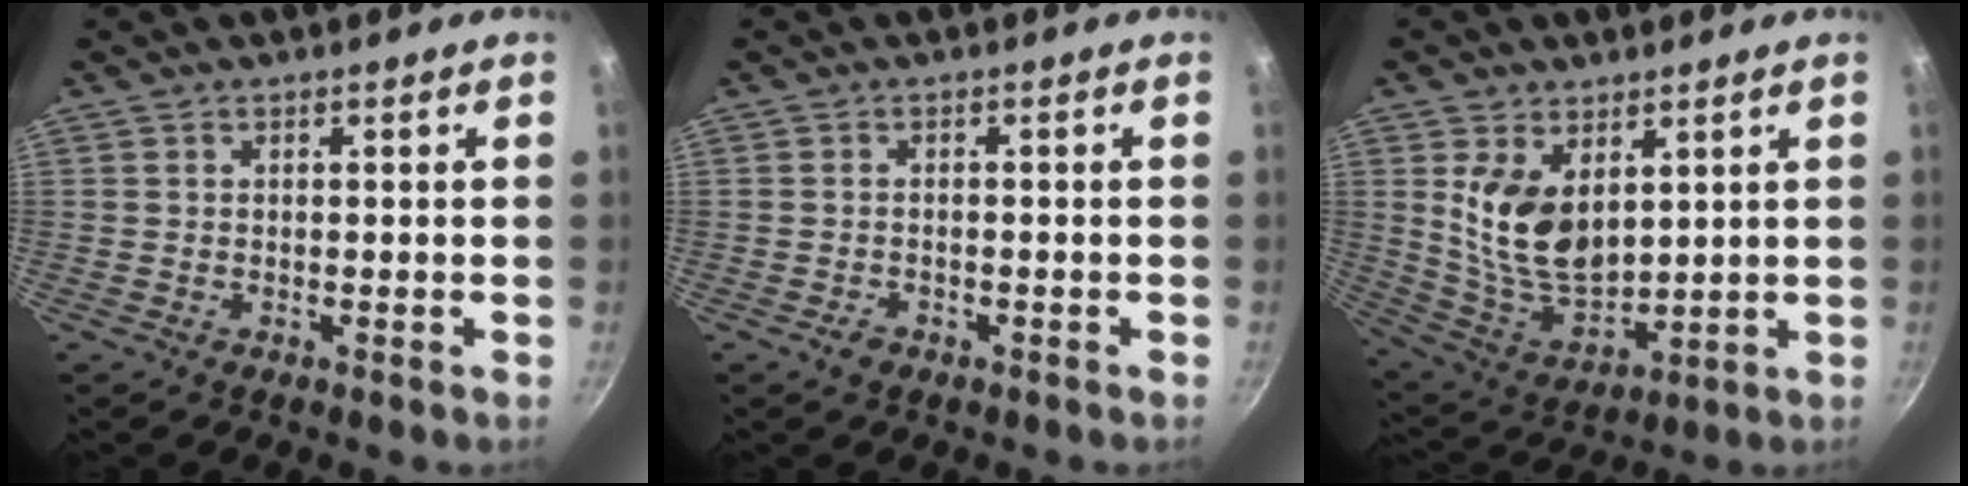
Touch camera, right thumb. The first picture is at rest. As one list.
[{"total": 1.8, "force": [-1.2, 1.1, 0.8], "torque": [-0.018, 0.011, -0.017]}, {"total": 13.1, "force": [4.0, 7.8, 9.7], "torque": [-0.162, -0.039, 0.092]}]